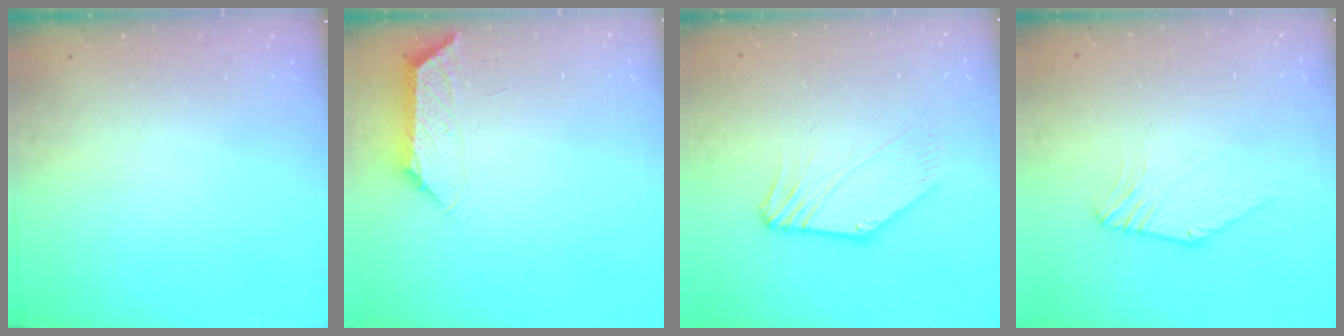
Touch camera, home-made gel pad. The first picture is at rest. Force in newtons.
{"total": 1.4, "press": 1.3, "slide": 0.4}
{"total": 1.7, "press": 1.7, "slide": 0.5}
{"total": 0.5, "press": 0.5, "slide": 0.3}